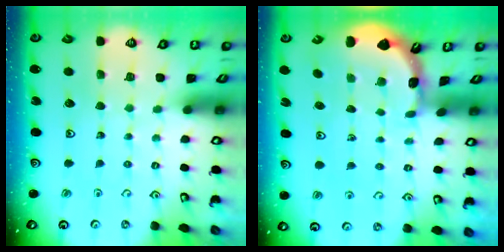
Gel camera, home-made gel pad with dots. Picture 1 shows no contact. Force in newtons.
{"total": 1.7, "press": 1.7, "slide": 0.1}